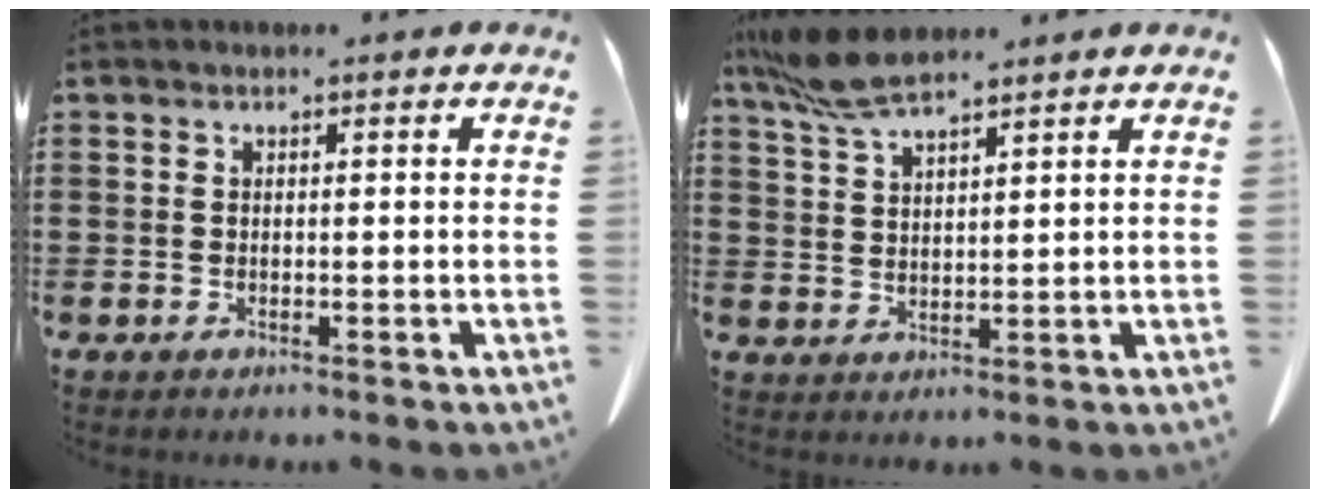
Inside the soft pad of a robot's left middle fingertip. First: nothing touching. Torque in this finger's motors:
{"motor_torque": [0.29, 0.17, 0.16, 0.06]}